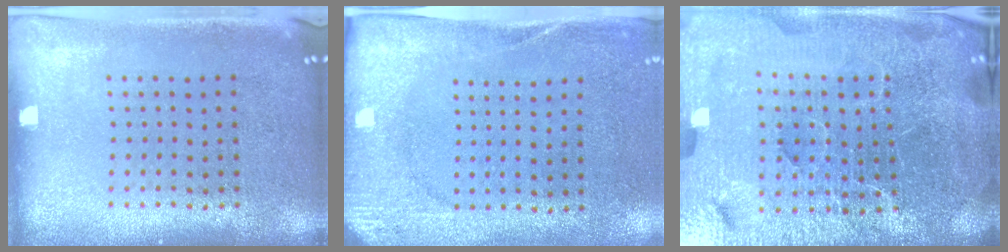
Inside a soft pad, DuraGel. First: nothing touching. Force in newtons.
{"total": 2.6, "press": 2.1, "slide": 1.6}
{"total": 7.2, "press": 6.2, "slide": 3.7}